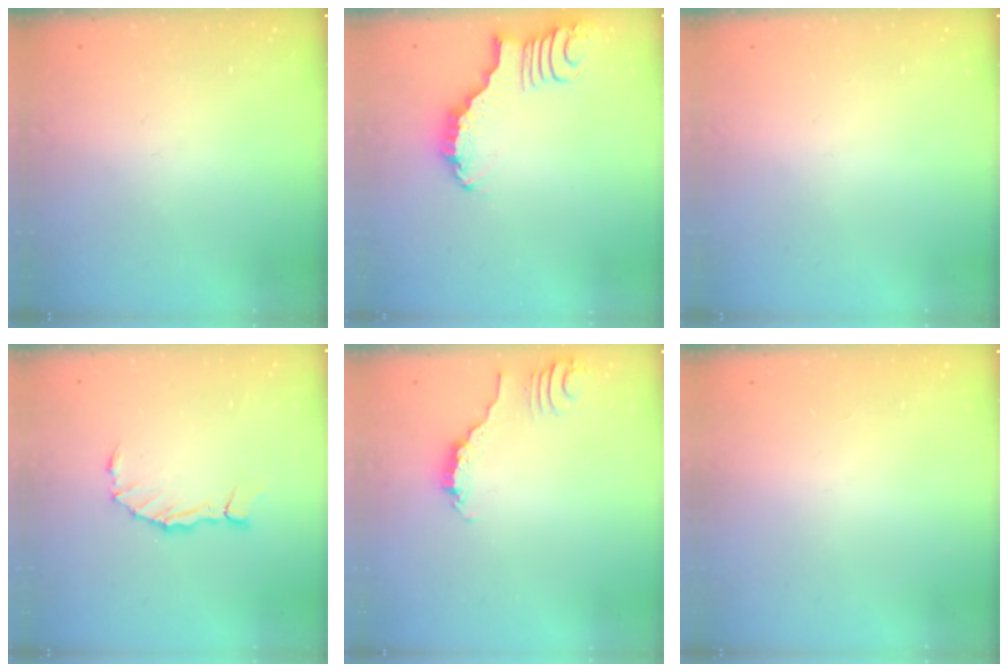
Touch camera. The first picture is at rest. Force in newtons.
{"total": 2.6, "press": 2.6, "slide": 0.3}
{"total": 0.0}
{"total": 2.8, "press": 2.8, "slide": 0.2}
{"total": 2.2, "press": 2.1, "slide": 0.3}
{"total": 1.4, "press": 1.4, "slide": 0.1}